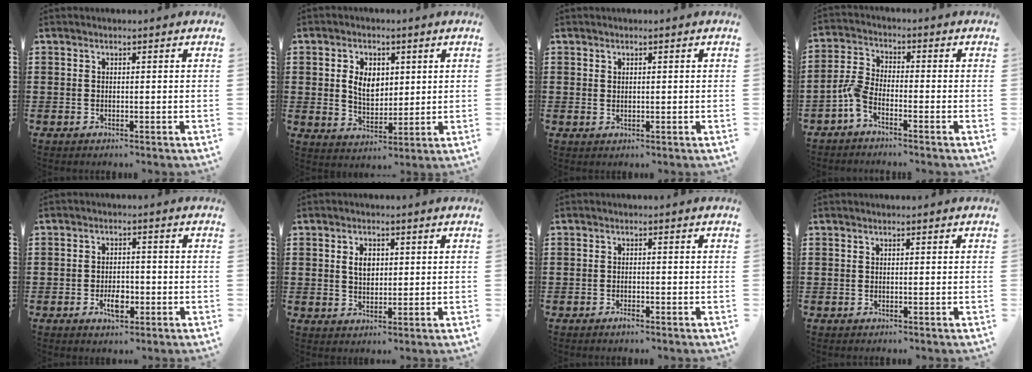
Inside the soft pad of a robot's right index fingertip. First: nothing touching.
{"total": 5.6, "force": [1.1, 3.9, 3.8], "torque": [-0.071, 0.007, 0.013]}
{"total": 0.8, "force": [0.6, 0.5, 0.2], "torque": [-0.005, 0.003, 0.011]}
{"total": 3.9, "force": [-2.7, 1.5, 2.4], "torque": [-0.071, 0.002, -0.059]}
{"total": 3.8, "force": [-1.3, 1.9, 3.0], "torque": [-0.051, 0.000, -0.027]}
{"total": 3.3, "force": [0.8, 2.1, 2.4], "torque": [-0.046, 0.007, 0.011]}
{"total": 1.2, "force": [-0.9, 0.3, 0.7], "torque": [-0.016, -0.003, -0.017]}
{"total": 0.0}